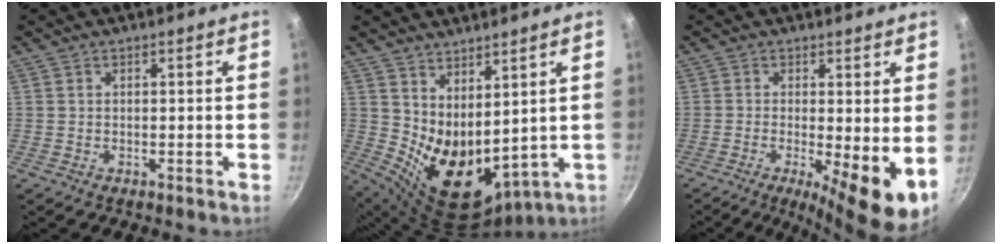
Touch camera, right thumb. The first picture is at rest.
{"total": 12.3, "force": [4.4, 6.7, 9.3], "torque": [-0.124, -0.053, 0.100]}
{"total": 9.7, "force": [-1.2, 2.4, 9.3], "torque": [-0.133, -0.010, -0.017]}